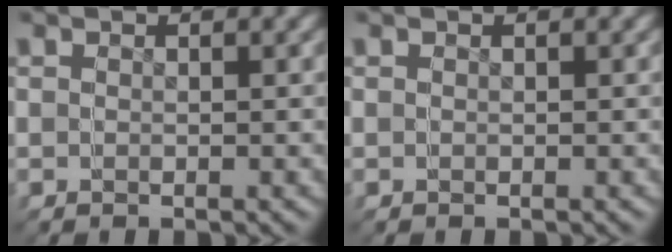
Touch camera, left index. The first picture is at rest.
{"total": 0.0}